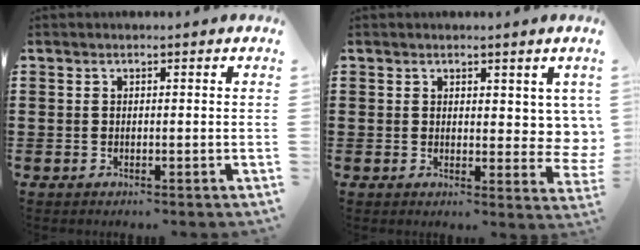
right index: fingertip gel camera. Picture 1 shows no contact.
{"total": 4.1, "force": [2.4, 2.4, 2.3], "torque": [-0.020, -0.011, 0.039]}